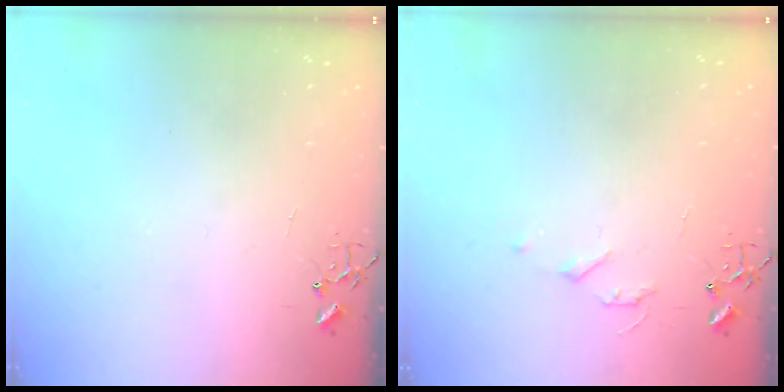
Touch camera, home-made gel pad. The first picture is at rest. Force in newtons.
{"total": 5.0, "press": 5.0, "slide": 0.7}